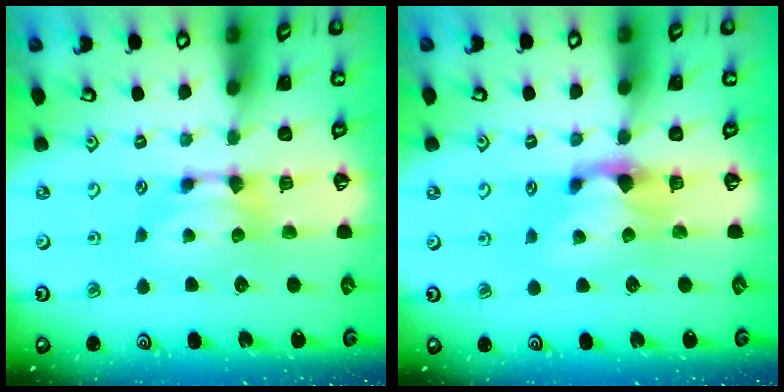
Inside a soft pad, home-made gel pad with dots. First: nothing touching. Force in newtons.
{"total": 1.3, "press": 0.6, "slide": 1.2}